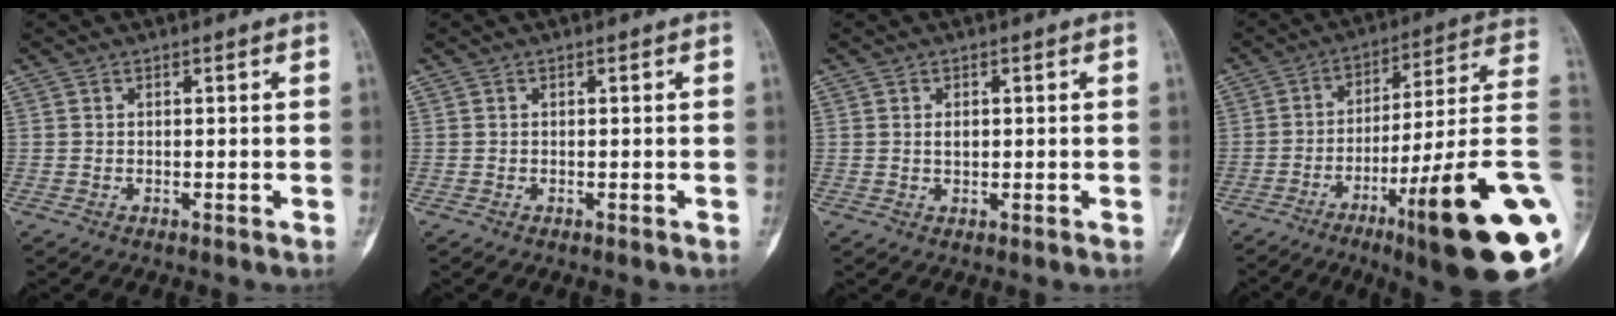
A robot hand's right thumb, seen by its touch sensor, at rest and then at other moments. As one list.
[{"total": 0.0}, {"total": 1.5, "force": [0.2, 0.9, 1.1], "torque": [-0.012, -0.001, 0.006]}, {"total": 24.7, "force": [-8.2, 2.3, 23.2], "torque": [-0.284, 0.032, -0.121]}]